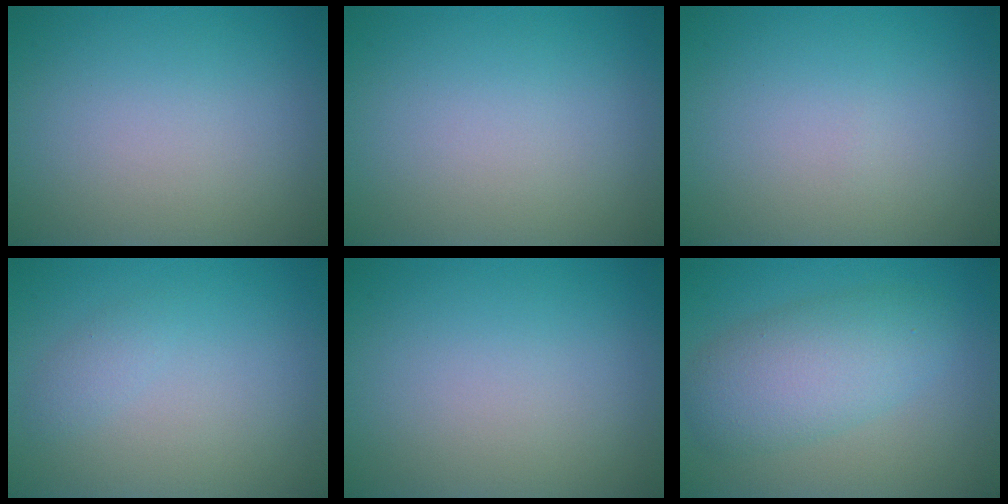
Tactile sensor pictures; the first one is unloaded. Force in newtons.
{"total": 0.0}
{"total": 0.0}
{"total": 0.9, "press": 0.9, "slide": 0.0}
{"total": 0.0}
{"total": 5.4, "press": 5.4, "slide": 0.1}